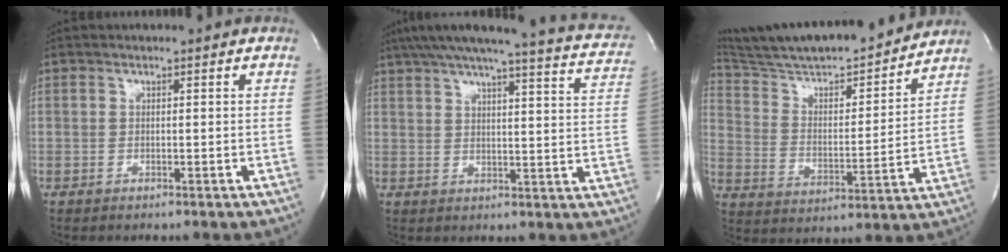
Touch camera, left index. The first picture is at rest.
{"total": 23.9, "force": [20.8, 2.7, 11.6], "torque": [-0.166, -0.017, 0.242]}
{"total": 23.5, "force": [21.2, 2.4, 9.9], "torque": [-0.174, 0.001, 0.330]}